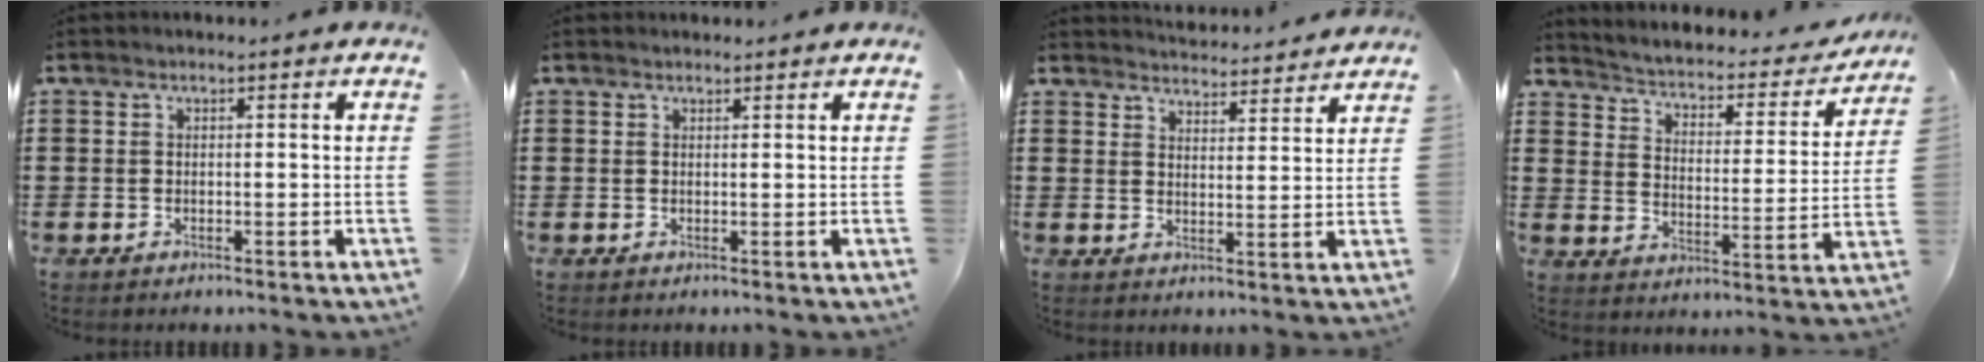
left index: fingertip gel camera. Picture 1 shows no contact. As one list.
[{"total": 0.8, "force": [0.8, 0.2, 0.1], "torque": [-0.004, 0.001, 0.016]}, {"total": 3.9, "force": [3.9, -0.1, -0.1], "torque": [-0.004, -0.026, 0.069]}, {"total": 1.9, "force": [1.7, 0.4, 0.7], "torque": [-0.031, -0.025, 0.015]}]